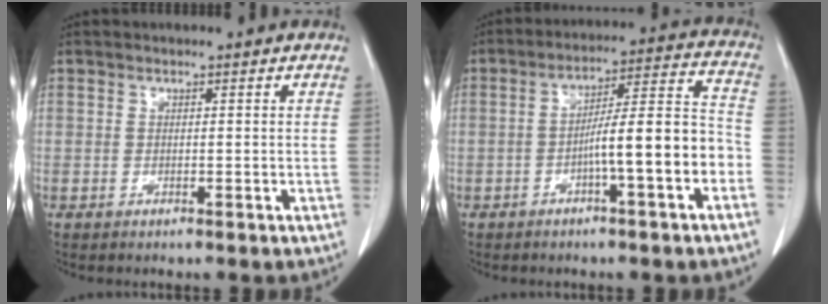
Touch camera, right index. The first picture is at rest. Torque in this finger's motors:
{"motor_torque": [1.60, -0.54, 0.60, 0.11]}